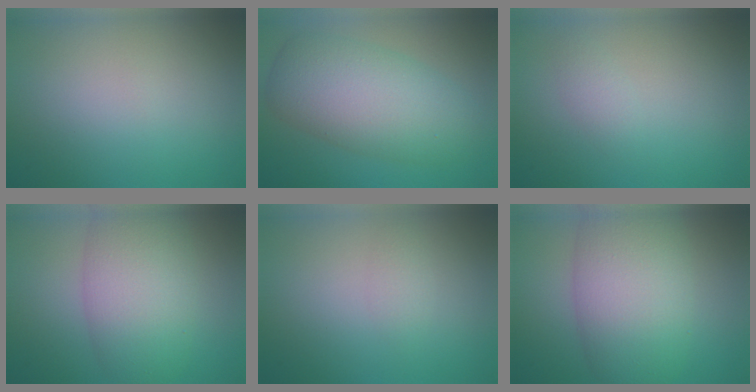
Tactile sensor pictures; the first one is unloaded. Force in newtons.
{"total": 8.3, "press": 8.3, "slide": 0.3}
{"total": 1.1, "press": 1.1, "slide": 0.0}
{"total": 7.2, "press": 7.2, "slide": 0.1}
{"total": 1.0, "press": 1.0, "slide": 0.0}
{"total": 9.1, "press": 9.1, "slide": 0.5}